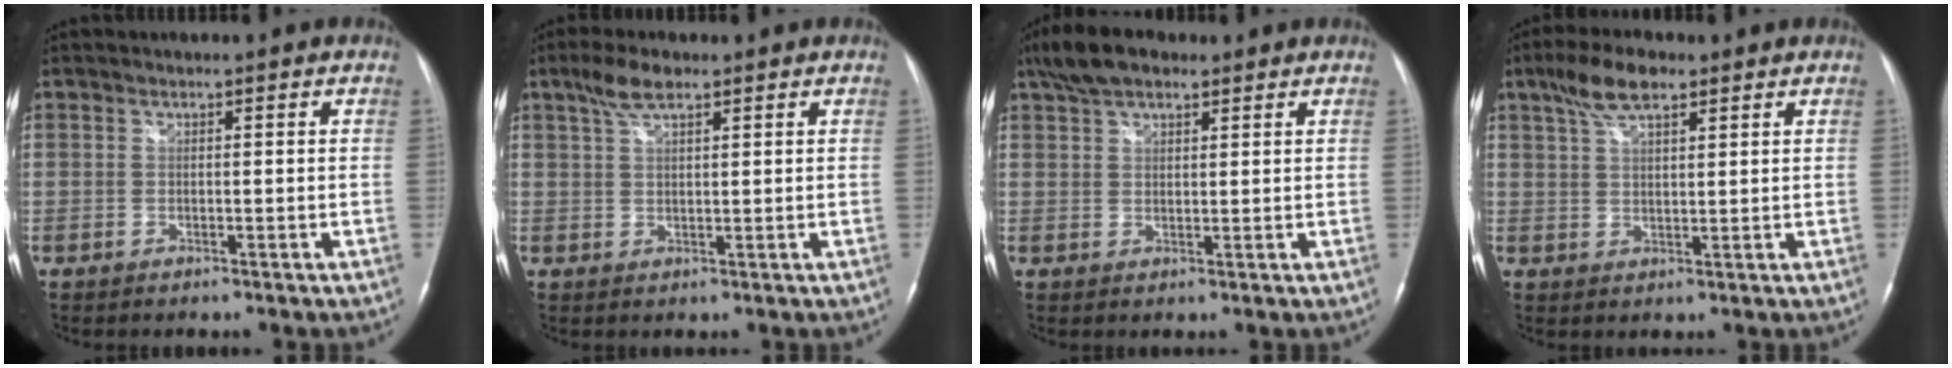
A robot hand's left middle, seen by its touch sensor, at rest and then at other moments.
{"total": 4.1, "force": [2.8, 1.3, 2.7], "torque": [-0.063, 0.010, 0.058]}
{"total": 6.7, "force": [4.8, 2.8, 3.8], "torque": [-0.077, 0.023, 0.088]}
{"total": 6.5, "force": [4.3, 2.3, 4.3], "torque": [-0.091, 0.016, 0.081]}